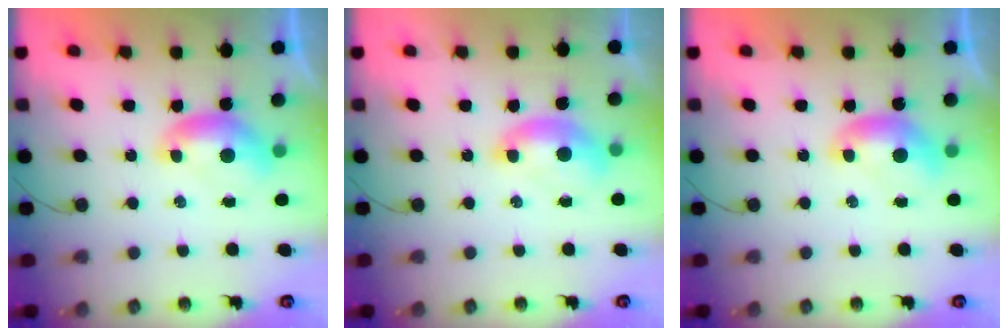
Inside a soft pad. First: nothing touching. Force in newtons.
{"total": 1.5, "press": 1.4, "slide": 0.6}
{"total": 0.0}